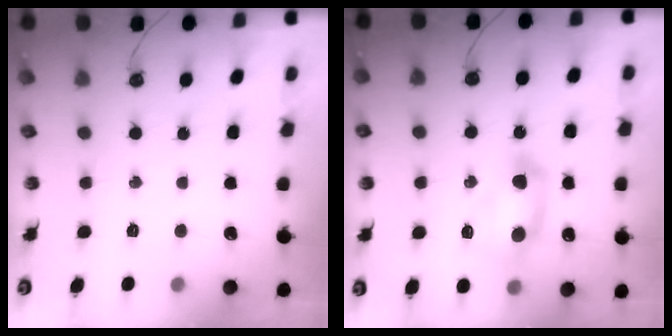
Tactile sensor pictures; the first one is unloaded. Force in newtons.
{"total": 12.0, "press": 12.0, "slide": 1.2}